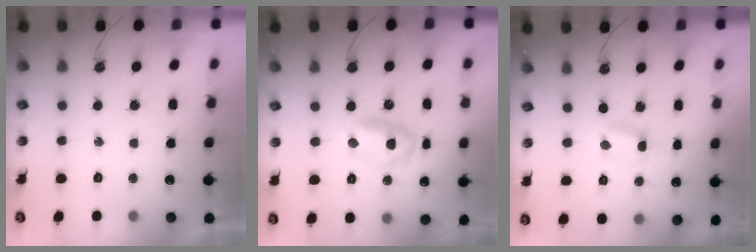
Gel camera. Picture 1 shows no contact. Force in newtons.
{"total": 6.5, "press": 6.5, "slide": 0.9}
{"total": 0.6, "press": 0.4, "slide": 0.4}